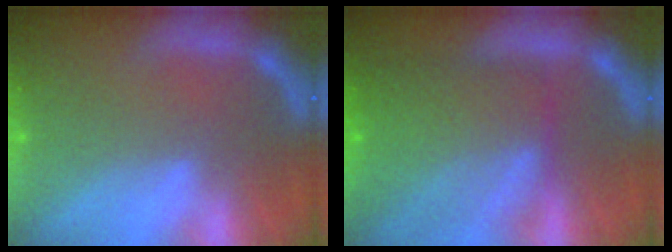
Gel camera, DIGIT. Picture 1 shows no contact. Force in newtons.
{"total": 9.6}